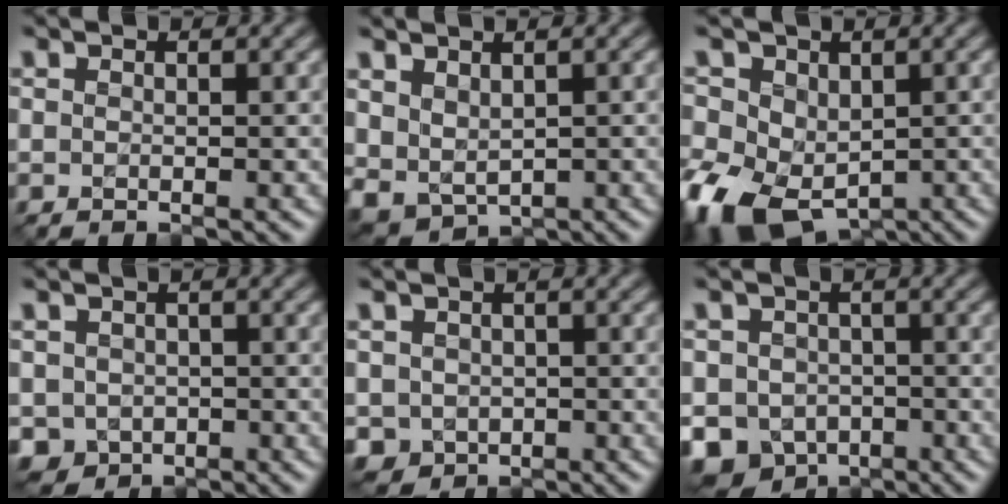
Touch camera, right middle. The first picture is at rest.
{"total": 3.0, "force": [1.3, 2.1, 1.7], "torque": [-0.039, -0.010, 0.031]}
{"total": 10.1, "force": [-2.9, 6.9, 6.8], "torque": [-0.155, -0.017, -0.059]}
{"total": 2.8, "force": [-0.8, 2.6, 0.9], "torque": [-0.018, -0.005, -0.016]}
{"total": 2.5, "force": [-0.4, 2.4, 0.8], "torque": [-0.016, -0.004, -0.007]}
{"total": 6.4, "force": [-2.8, 5.2, 2.4], "torque": [-0.031, -0.012, -0.048]}